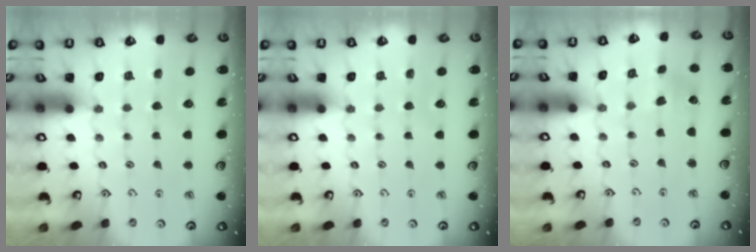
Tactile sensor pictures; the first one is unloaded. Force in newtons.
{"total": 0.0}
{"total": 2.2, "press": 2.2, "slide": 0.2}